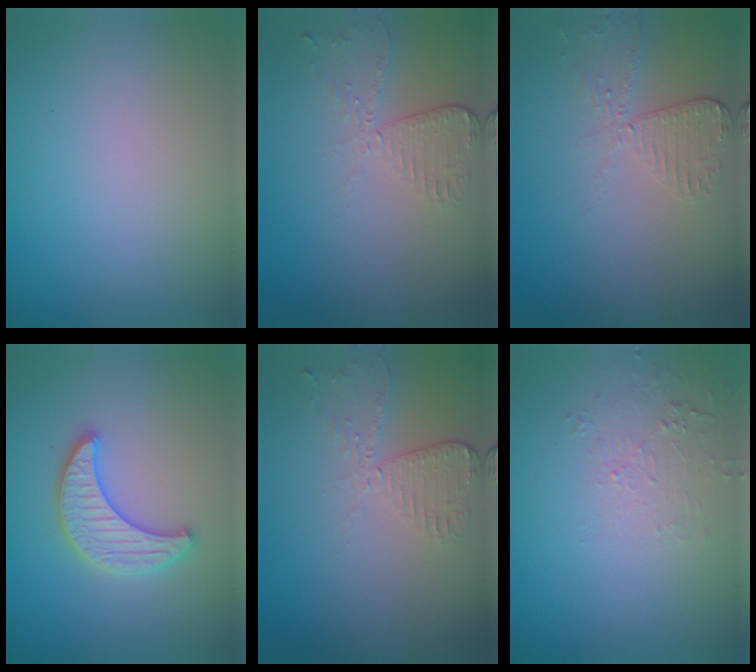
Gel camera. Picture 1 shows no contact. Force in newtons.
{"total": 2.6, "press": 2.3, "slide": 1.2}
{"total": 2.5, "press": 2.3, "slide": 1.0}
{"total": 3.6, "press": 3.5, "slide": 0.7}
{"total": 2.6, "press": 2.3, "slide": 1.2}
{"total": 1.6, "press": 0.4, "slide": 1.6}